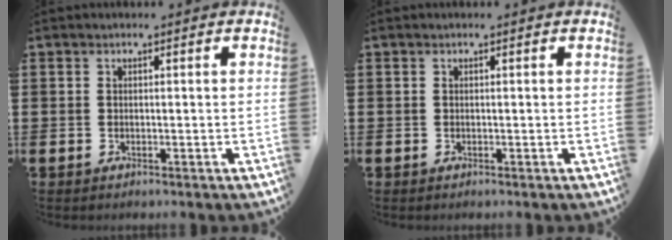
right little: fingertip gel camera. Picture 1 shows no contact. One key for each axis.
{"total": 0.0}